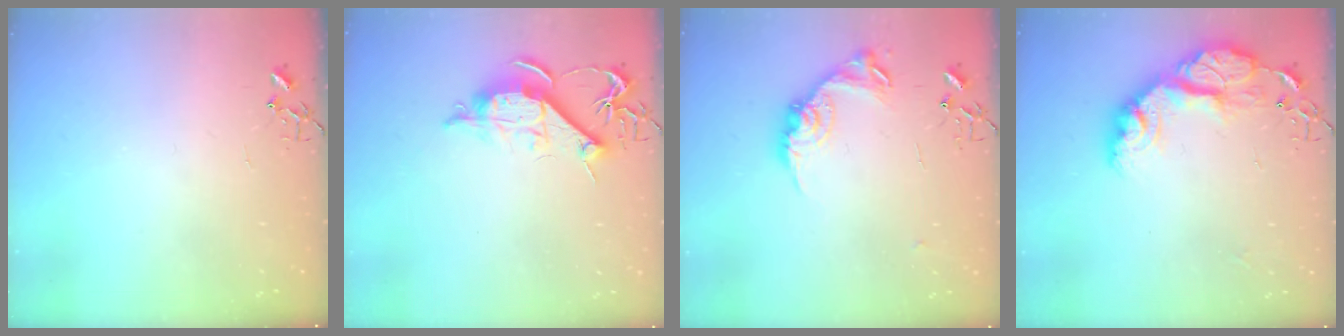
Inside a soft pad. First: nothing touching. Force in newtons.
{"total": 11.1, "press": 11.1, "slide": 0.9}
{"total": 13.6, "press": 13.6, "slide": 0.9}
{"total": 17.4, "press": 17.4, "slide": 1.4}